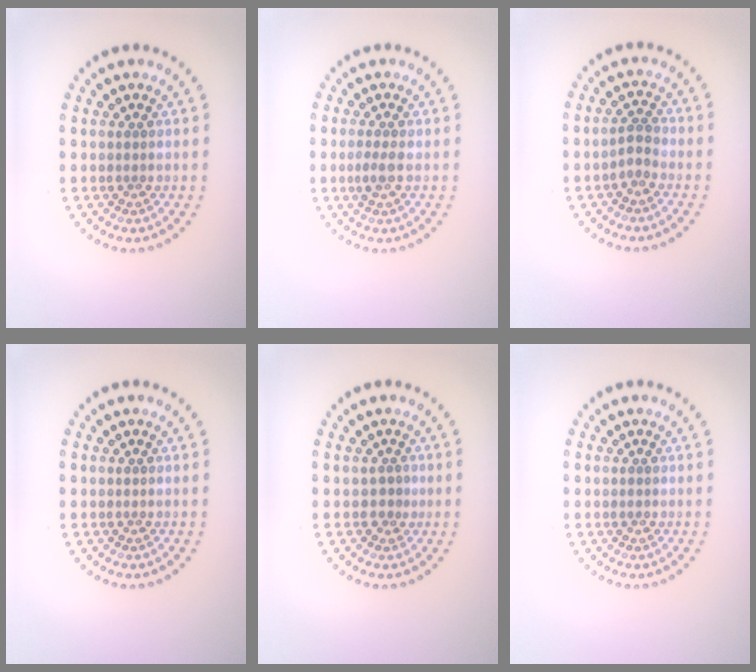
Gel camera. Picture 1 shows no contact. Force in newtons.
{"total": 1.5, "press": 1.4, "slide": 0.3}
{"total": 1.5, "press": 1.3, "slide": 0.7}
{"total": 0.0}
{"total": 1.2, "press": 0.8, "slide": 0.8}
{"total": 0.5, "press": 0.4, "slide": 0.3}